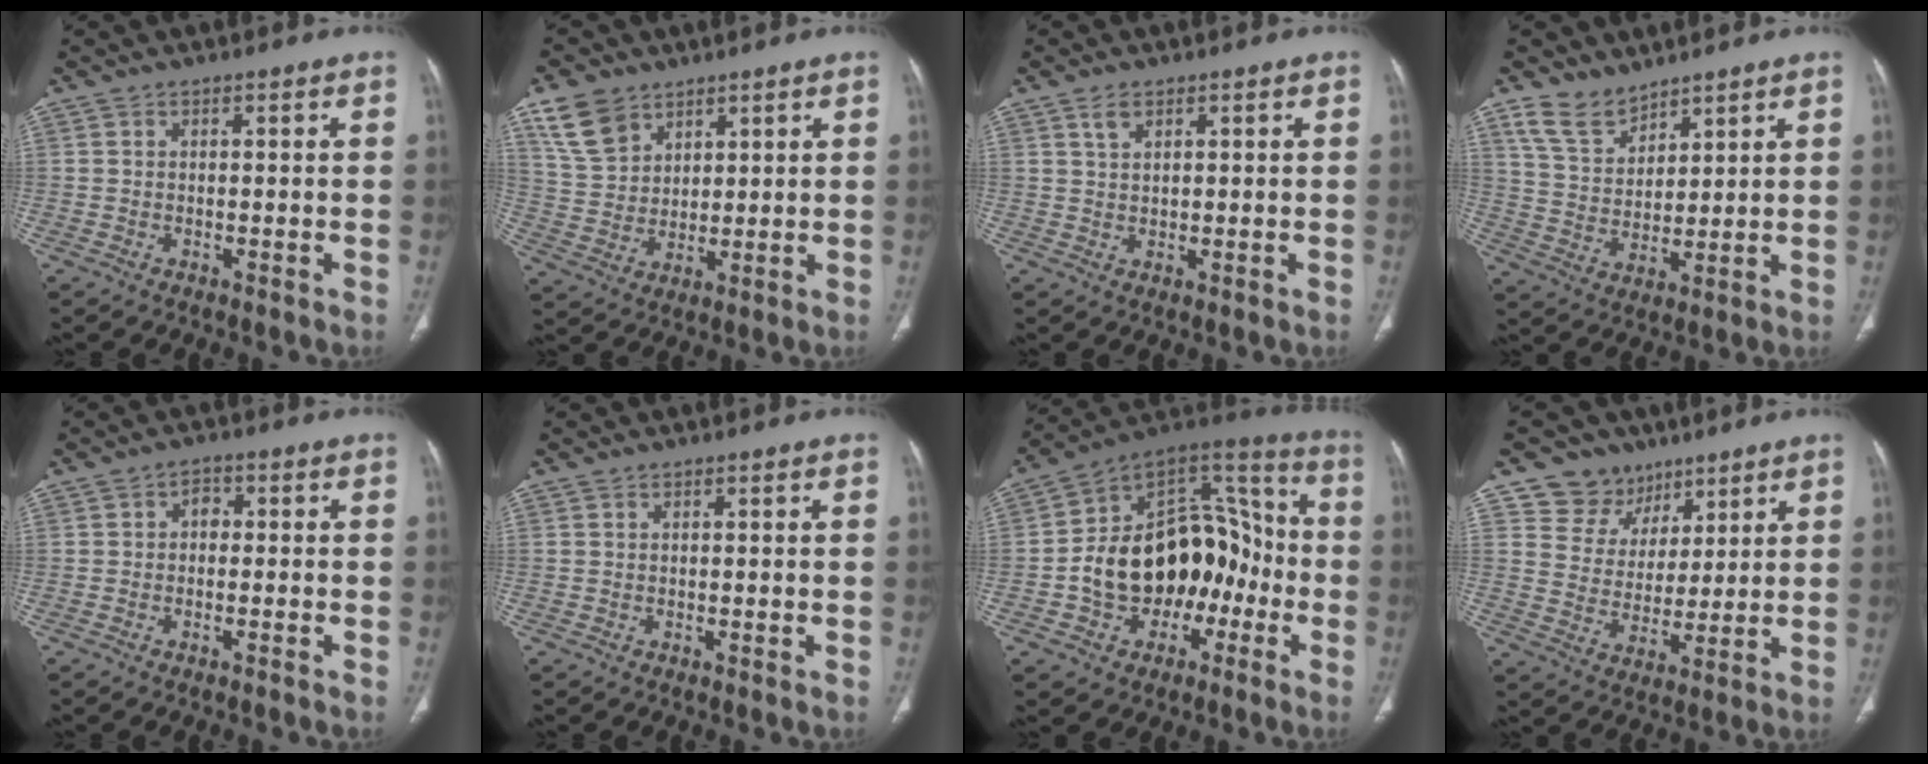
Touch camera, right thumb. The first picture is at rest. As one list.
[{"total": 9.5, "force": [5.8, 6.5, 3.9], "torque": [-0.060, -0.020, 0.122]}, {"total": 2.6, "force": [1.5, 1.4, 1.6], "torque": [-0.030, -0.006, 0.034]}, {"total": 7.6, "force": [6.1, 4.0, 2.4], "torque": [-0.031, -0.037, 0.132]}, {"total": 0.5, "force": [0.0, 0.3, 0.4], "torque": [-0.010, 0.001, 0.000]}, {"total": 0.0}, {"total": 20.7, "force": [-5.0, 14.6, 13.8], "torque": [-0.170, 0.070, -0.074]}, {"total": 9.7, "force": [6.2, 7.4, 0.8], "torque": [0.029, -0.040, 0.117]}]